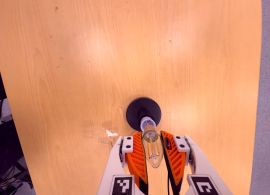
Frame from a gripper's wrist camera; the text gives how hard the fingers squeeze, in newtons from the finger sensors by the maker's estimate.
{"total": 18.1, "left": 19.4, "right": 16.8}